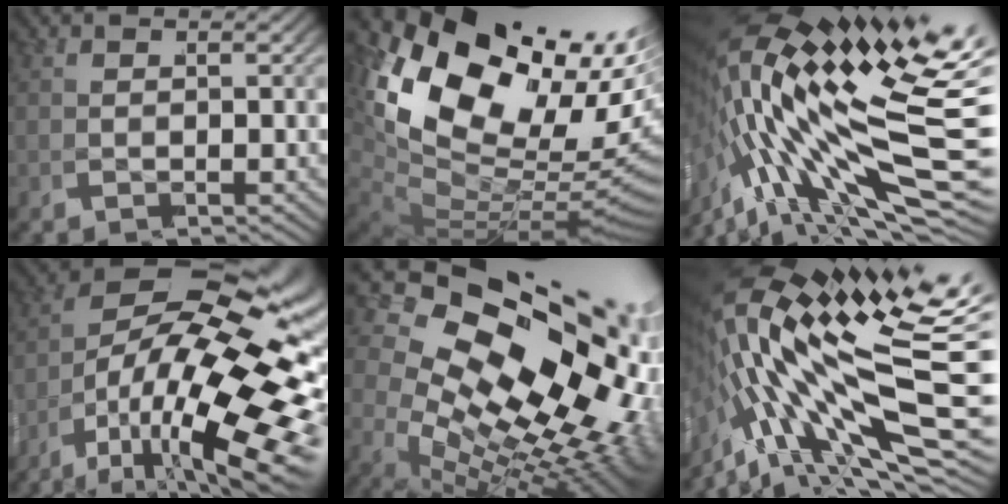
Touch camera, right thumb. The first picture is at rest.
{"total": 23.1, "force": [0.0, 15.9, 16.7], "torque": [-0.289, -0.053, 0.008]}
{"total": 14.1, "force": [-1.5, 6.9, 12.2], "torque": [-0.216, -0.036, -0.017]}
{"total": 19.8, "force": [-3.1, 11.4, 15.8], "torque": [-0.251, -0.052, -0.030]}
{"total": 21.3, "force": [-1.0, 13.8, 16.2], "torque": [-0.269, -0.062, 0.005]}
{"total": 13.5, "force": [-0.1, 6.1, 12.0], "torque": [-0.201, -0.017, -0.001]}